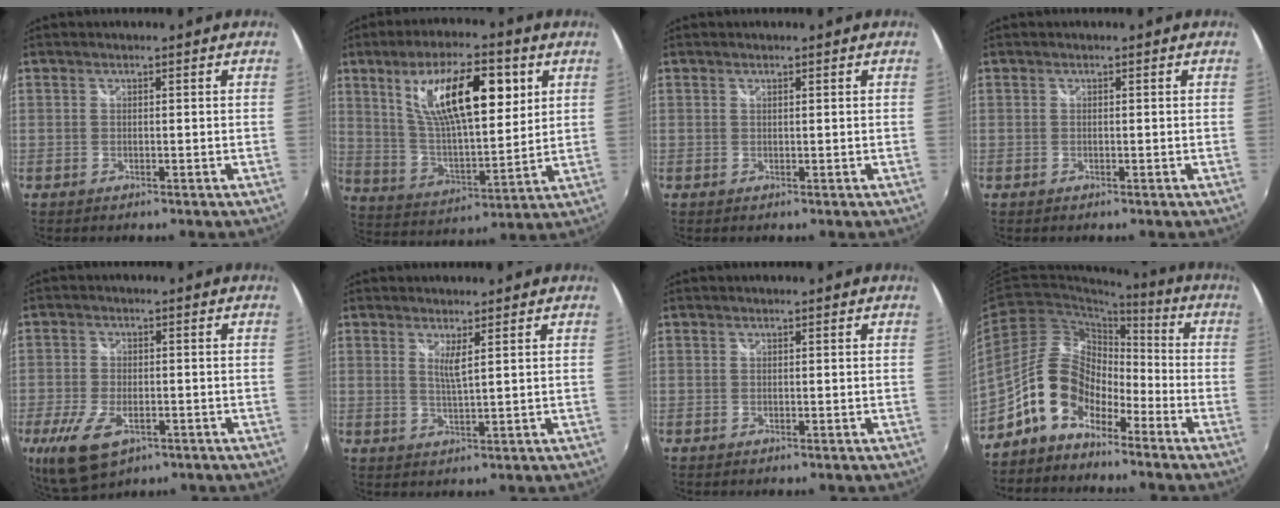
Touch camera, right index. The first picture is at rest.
{"total": 18.2, "force": [7.4, 6.2, 15.4], "torque": [-0.268, 0.010, 0.136]}
{"total": 0.0}
{"total": 0.0}
{"total": 11.1, "force": [-5.4, 5.8, 7.8], "torque": [-0.182, -0.034, -0.093]}
{"total": 2.7, "force": [1.3, -0.1, 2.3], "torque": [-0.043, -0.009, 0.020]}
{"total": 0.0}
{"total": 11.5, "force": [-7.6, 6.8, 5.3], "torque": [-0.102, 0.028, -0.144]}